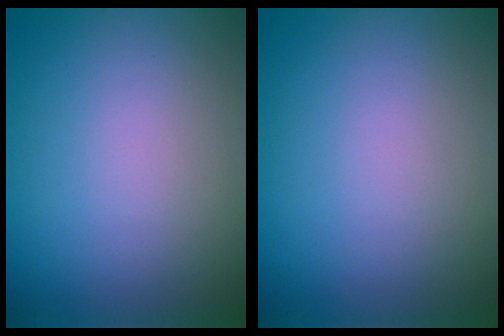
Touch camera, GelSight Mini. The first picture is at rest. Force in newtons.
{"total": 0.0}